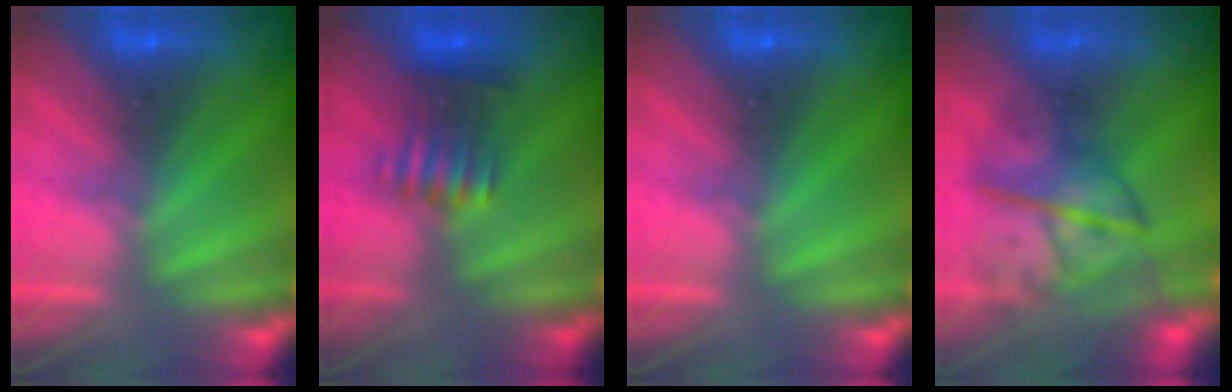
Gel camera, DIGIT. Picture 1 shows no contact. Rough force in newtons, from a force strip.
{"total": 3.6}
{"total": 0.0}
{"total": 10.5}